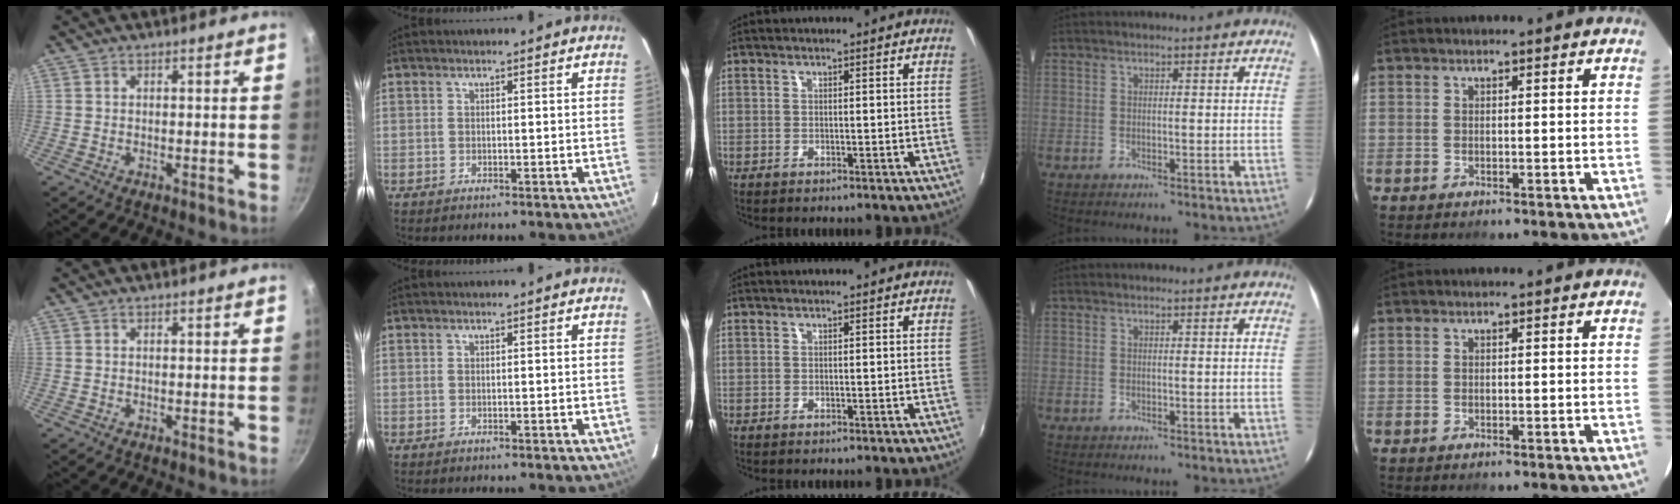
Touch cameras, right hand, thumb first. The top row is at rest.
{}